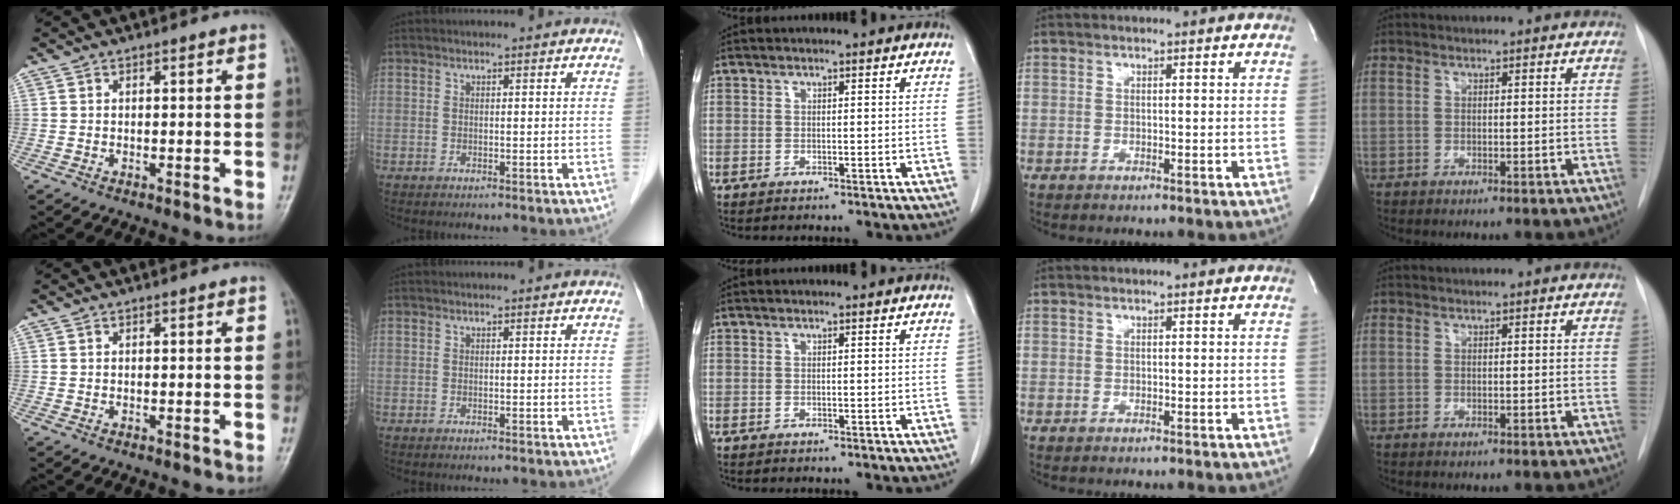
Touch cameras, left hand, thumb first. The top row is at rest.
{}